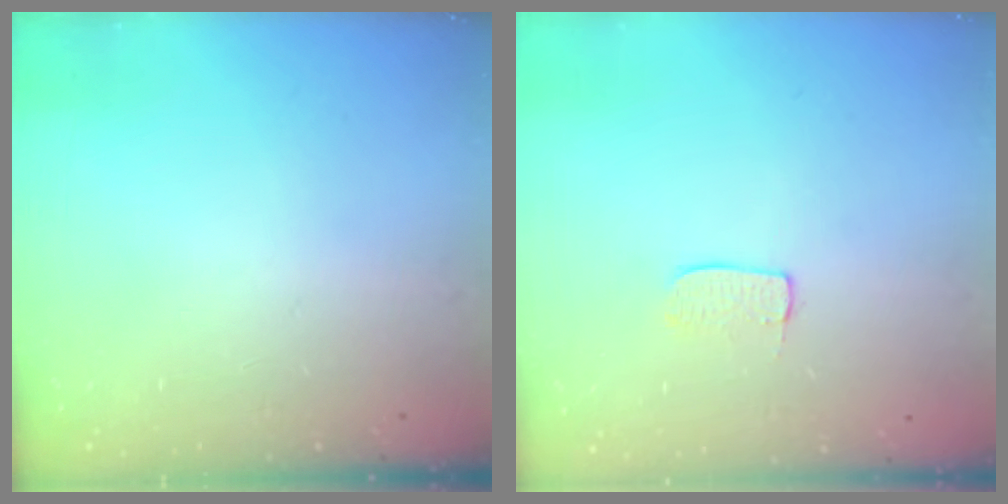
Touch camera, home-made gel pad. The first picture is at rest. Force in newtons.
{"total": 5.0, "press": 5.0, "slide": 0.3}